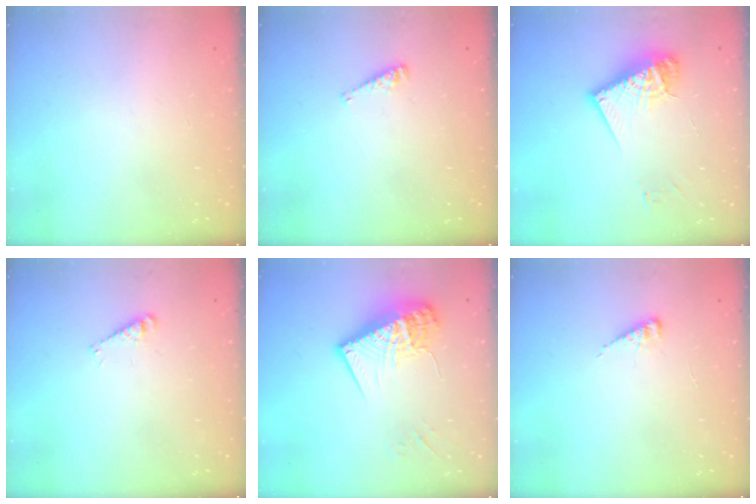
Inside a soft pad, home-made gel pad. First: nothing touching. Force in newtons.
{"total": 3.6, "press": 3.5, "slide": 0.4}
{"total": 12.2, "press": 12.1, "slide": 1.2}
{"total": 4.1, "press": 4.0, "slide": 0.6}
{"total": 15.7, "press": 15.6, "slide": 1.6}
{"total": 4.3, "press": 4.2, "slide": 0.5}